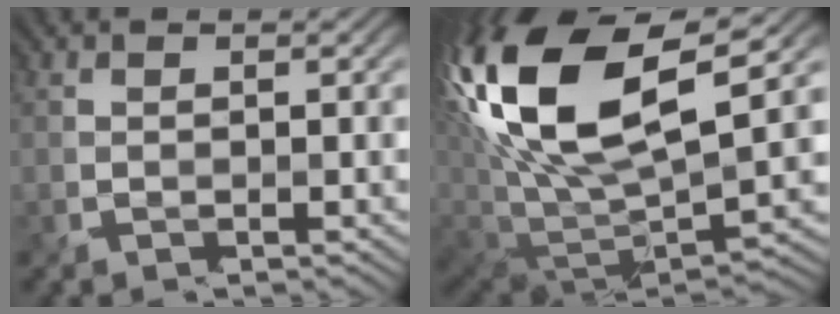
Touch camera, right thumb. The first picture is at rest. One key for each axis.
{"total": 19.7, "fx": 6.8, "fy": 8.7, "fz": 16.4, "tx": -0.381, "ty": 0.016, "tz": 0.133}